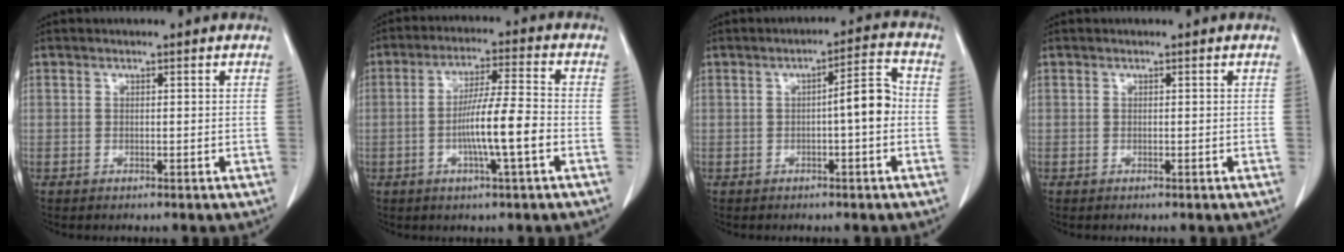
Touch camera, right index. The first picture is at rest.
{"total": 8.9, "force": [-2.3, -0.1, 8.6], "torque": [-0.154, 0.000, -0.045]}
{"total": 5.3, "force": [-0.7, 0.7, 5.2], "torque": [-0.071, 0.017, -0.012]}
{"total": 0.0}